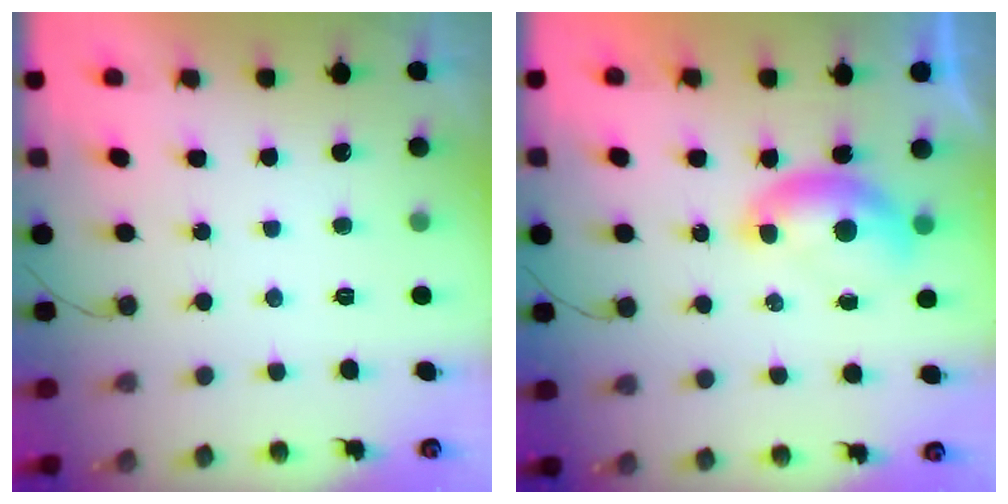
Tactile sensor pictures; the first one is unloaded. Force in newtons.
{"total": 6.9, "press": 6.9, "slide": 1.1}